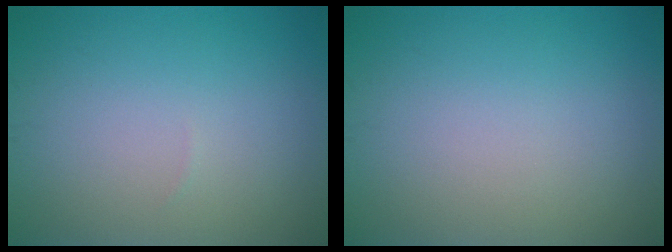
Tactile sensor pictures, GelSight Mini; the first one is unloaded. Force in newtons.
{"total": 0.0}